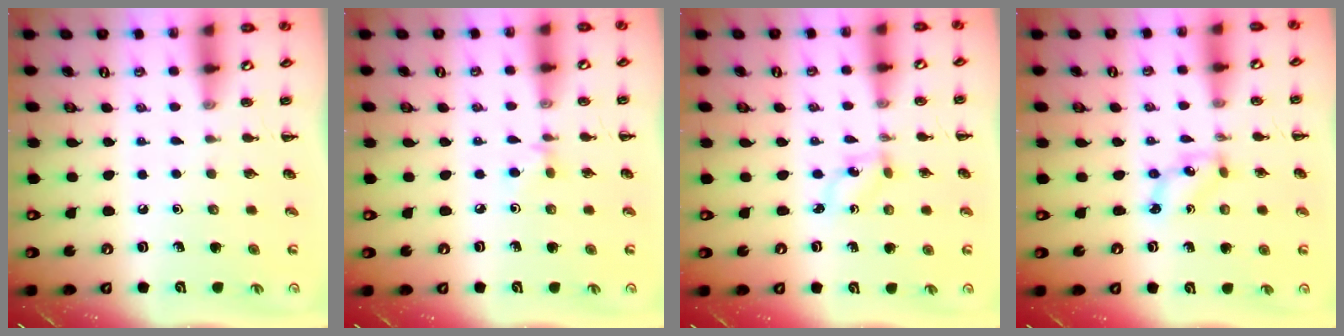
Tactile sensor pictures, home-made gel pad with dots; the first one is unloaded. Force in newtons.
{"total": 2.8, "press": 2.5, "slide": 1.1}
{"total": 1.7, "press": 1.5, "slide": 0.8}
{"total": 2.8, "press": 2.7, "slide": 0.7}